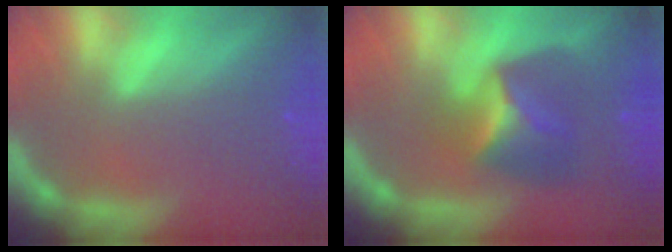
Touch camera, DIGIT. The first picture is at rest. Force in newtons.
{"total": 5.4}